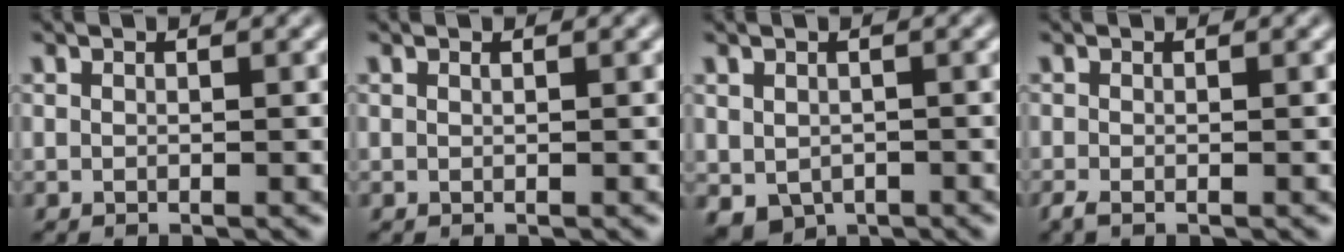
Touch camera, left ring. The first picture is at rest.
{"total": 0.0}
{"total": 2.7, "force": [-0.8, 2.2, 1.5], "torque": [-0.027, -0.012, -0.007]}
{"total": 1.0, "force": [-0.7, 0.2, 0.7], "torque": [-0.019, -0.008, -0.017]}